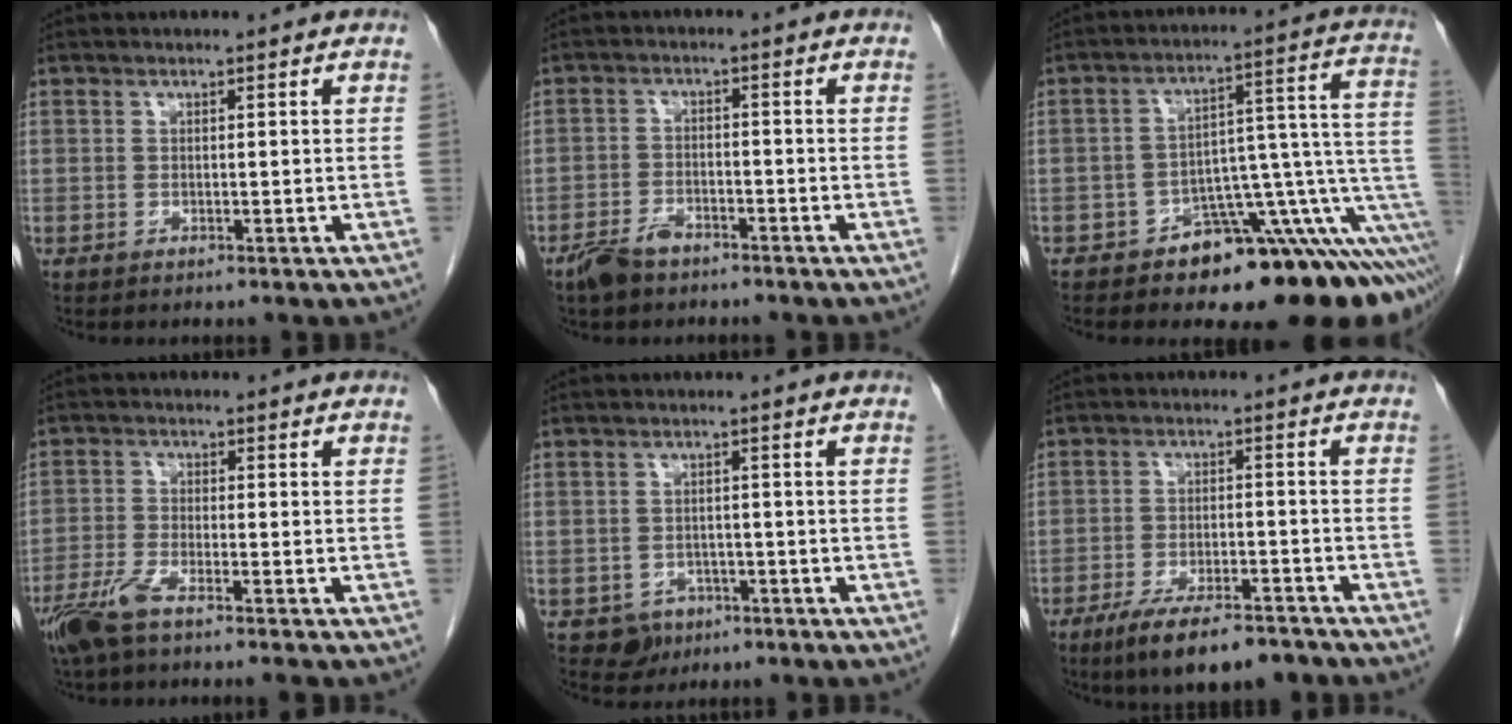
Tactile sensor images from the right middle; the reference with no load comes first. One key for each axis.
{"total": 4.4, "fx": -3.4, "fy": 1.9, "fz": 2.0, "tx": -0.045, "ty": -0.001, "tz": -0.058}
{"total": 15.4, "fx": -9.5, "fy": 4.5, "fz": 11.4, "tx": -0.043, "ty": 0.072, "tz": -0.125}
{"total": 6.3, "fx": -4.8, "fy": 0.6, "fz": 4.1, "tx": -0.082, "ty": -0.015, "tz": -0.090}
{"total": 3.5, "fx": -1.8, "fy": 2.9, "fz": 0.5, "tx": -0.002, "ty": 0.010, "tz": -0.019}
{"total": 10.6, "fx": -8.2, "fy": 2.8, "fz": 6.1, "tx": -0.096, "ty": -0.011, "tz": -0.134}